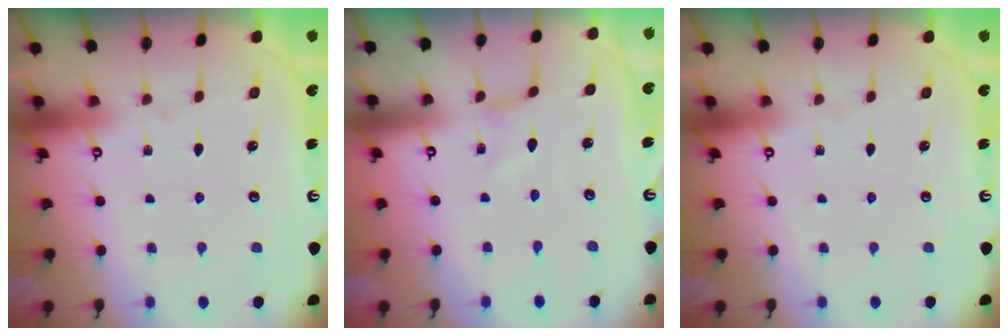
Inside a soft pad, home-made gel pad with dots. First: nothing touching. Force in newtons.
{"total": 0.0}
{"total": 0.0}